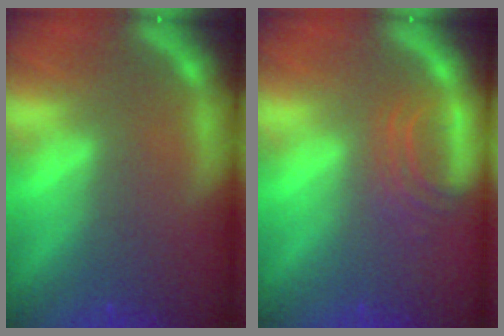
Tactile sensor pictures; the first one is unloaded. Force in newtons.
{"total": 2.9}